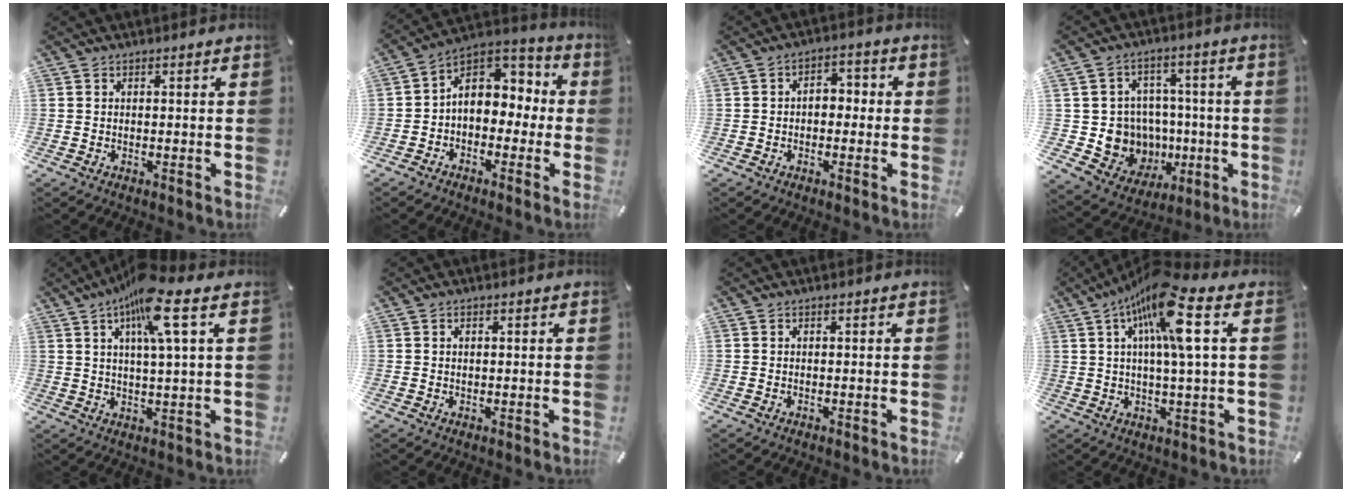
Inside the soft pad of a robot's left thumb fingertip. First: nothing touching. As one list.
[{"total": 8.5, "force": [0.5, 7.5, 4.0], "torque": [-0.058, -0.001, 0.012]}, {"total": 4.5, "force": [-0.9, 3.1, 3.1], "torque": [-0.043, 0.011, -0.024]}, {"total": 12.3, "force": [-1.2, 11.9, 2.7], "torque": [-0.023, -0.003, 0.006]}, {"total": 11.8, "force": [5.7, 1.4, 10.2], "torque": [-0.190, -0.007, 0.095]}, {"total": 0.9, "force": [0.4, 0.5, 0.7], "torque": [-0.014, 0.003, 0.006]}, {"total": 0.0}, {"total": 13.9, "force": [5.0, 2.2, 12.8], "torque": [-0.236, -0.012, 0.080]}]